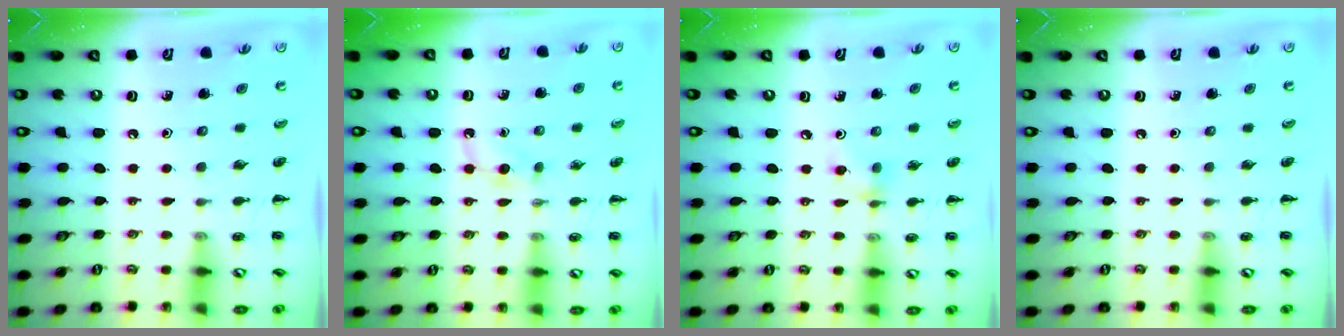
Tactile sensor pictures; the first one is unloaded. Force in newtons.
{"total": 3.9, "press": 3.7, "slide": 1.2}
{"total": 5.6, "press": 5.5, "slide": 1.2}
{"total": 0.0}